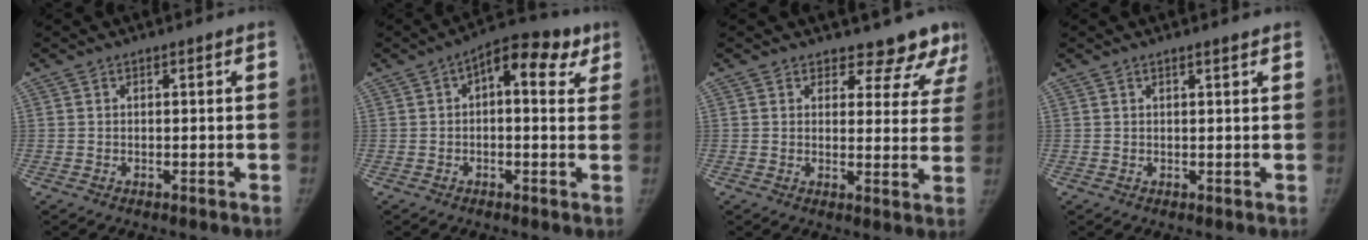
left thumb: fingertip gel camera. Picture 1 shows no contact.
{"total": 10.7, "force": [3.9, 5.5, 8.3], "torque": [-0.076, 0.022, 0.041]}
{"total": 10.5, "force": [9.3, 4.6, 1.3], "torque": [0.040, -0.056, 0.083]}
{"total": 1.0, "force": [0.8, 0.1, 0.6], "torque": [-0.006, -0.004, 0.014]}